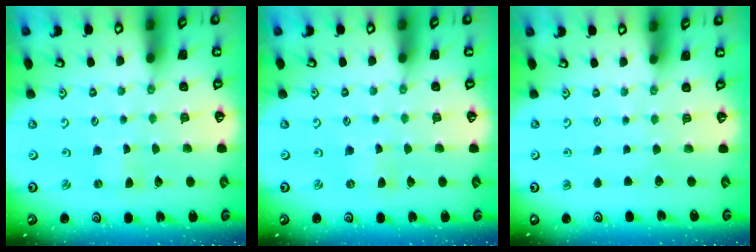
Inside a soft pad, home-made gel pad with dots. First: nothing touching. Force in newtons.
{"total": 0.0}
{"total": 0.0}